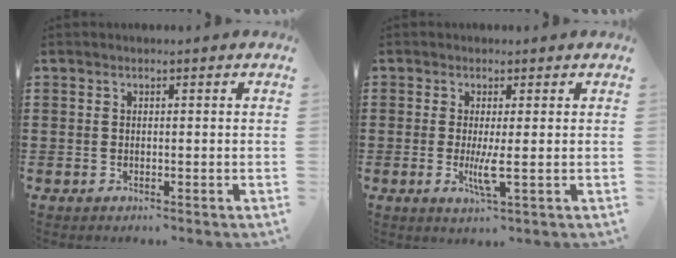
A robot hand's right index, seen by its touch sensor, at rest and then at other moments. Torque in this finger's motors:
{"motor_torque": [0.15, 0.16, 0.30, 0.05]}